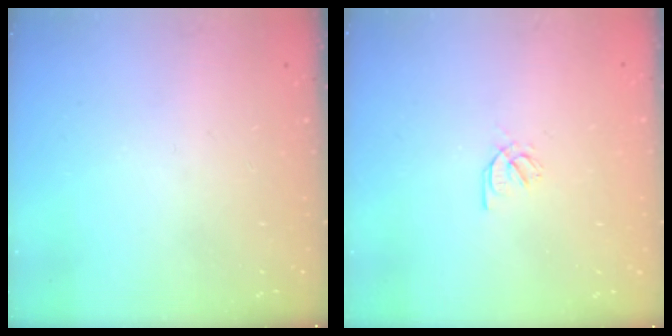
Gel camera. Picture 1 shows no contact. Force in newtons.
{"total": 2.2, "press": 2.2, "slide": 0.0}